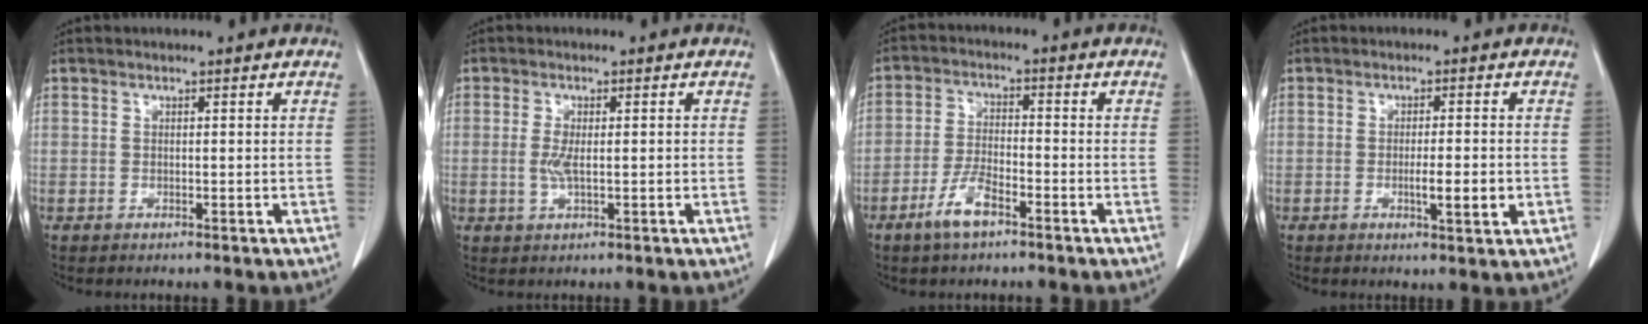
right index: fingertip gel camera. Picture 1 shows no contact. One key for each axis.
{"total": 3.1, "fx": -0.2, "fy": 1.0, "fz": 3.0, "tx": -0.065, "ty": -0.002, "tz": -0.003}
{"total": 5.7, "fx": -3.7, "fy": 1.6, "fz": 4.1, "tx": -0.087, "ty": -0.001, "tz": -0.070}
{"total": 4.7, "fx": -1.1, "fy": 0.5, "fz": 4.5, "tx": -0.072, "ty": -0.004, "tz": -0.012}